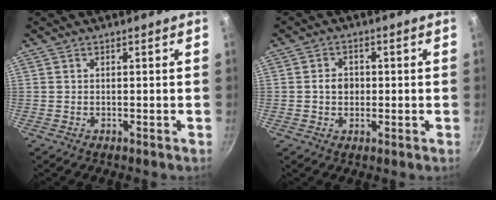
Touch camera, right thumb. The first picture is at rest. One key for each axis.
{"total": 3.7, "fx": -0.1, "fy": 3.0, "fz": 2.1, "tx": -0.017, "ty": 0.005, "tz": -0.005}